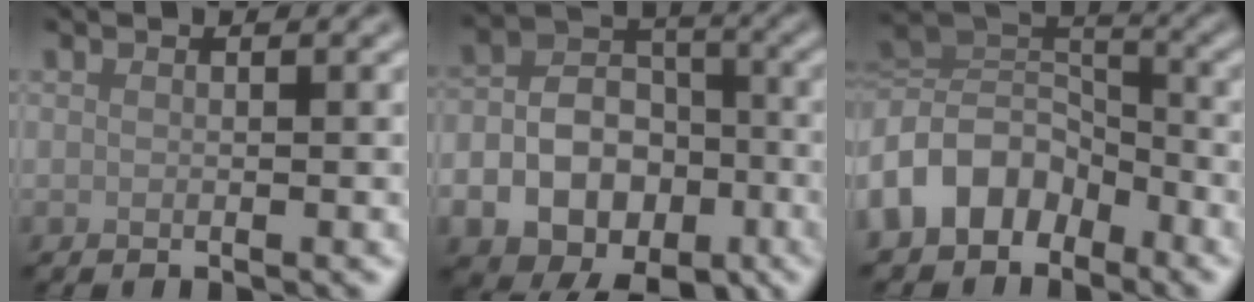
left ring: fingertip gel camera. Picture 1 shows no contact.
{"total": 9.7, "force": [-3.6, 7.0, 5.7], "torque": [-0.091, -0.016, -0.062]}
{"total": 7.8, "force": [-3.8, 5.6, 3.9], "torque": [-0.060, 0.009, -0.091]}